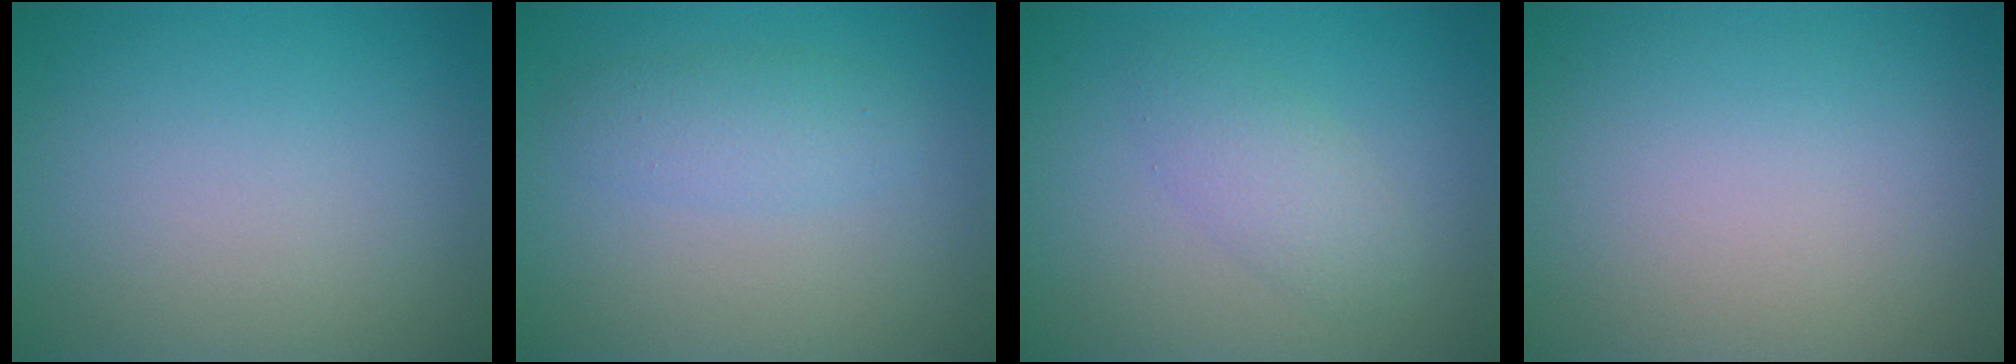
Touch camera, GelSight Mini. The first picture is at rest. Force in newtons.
{"total": 2.3, "press": 2.3, "slide": 0.0}
{"total": 2.5, "press": 2.5, "slide": 0.1}
{"total": 0.0}